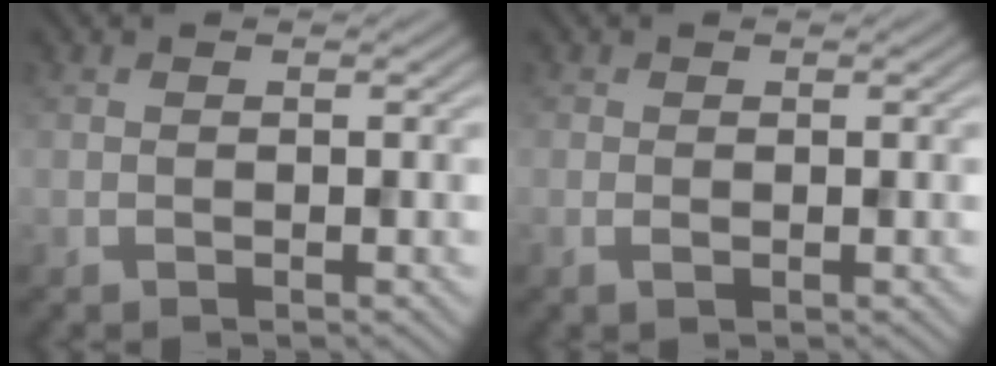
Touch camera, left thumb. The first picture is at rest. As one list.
[{"total": 0.9, "force": [-0.1, 0.6, 0.7], "torque": [-0.015, -0.001, -0.003]}]